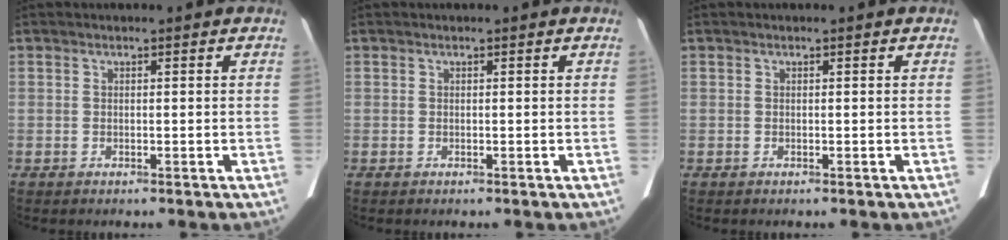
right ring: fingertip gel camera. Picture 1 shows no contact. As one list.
[{"total": 0.0}, {"total": 0.0}]